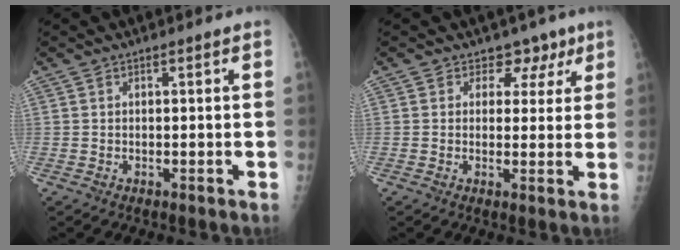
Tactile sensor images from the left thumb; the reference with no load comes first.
{"total": 5.7, "force": [3.6, 4.4, 0.5], "torque": [0.029, -0.015, 0.032]}